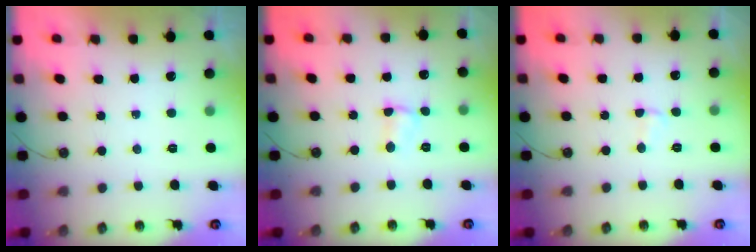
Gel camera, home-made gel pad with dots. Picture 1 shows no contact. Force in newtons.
{"total": 2.8, "press": 2.8, "slide": 0.5}
{"total": 2.8, "press": 2.7, "slide": 0.3}